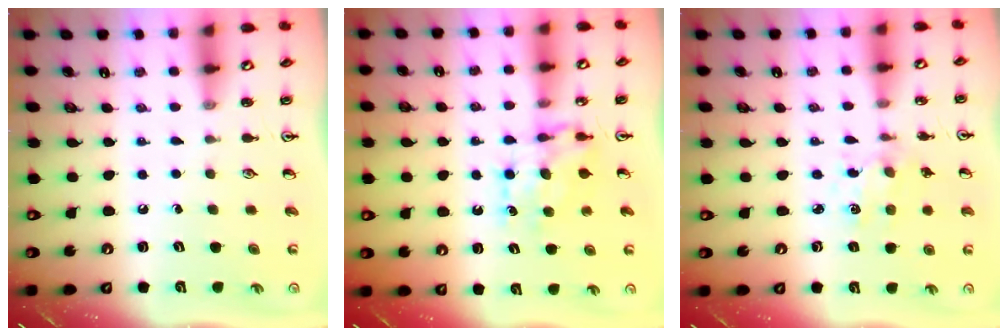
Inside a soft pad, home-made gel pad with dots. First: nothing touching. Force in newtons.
{"total": 7.6, "press": 7.6, "slide": 0.7}
{"total": 1.9, "press": 1.9, "slide": 0.3}